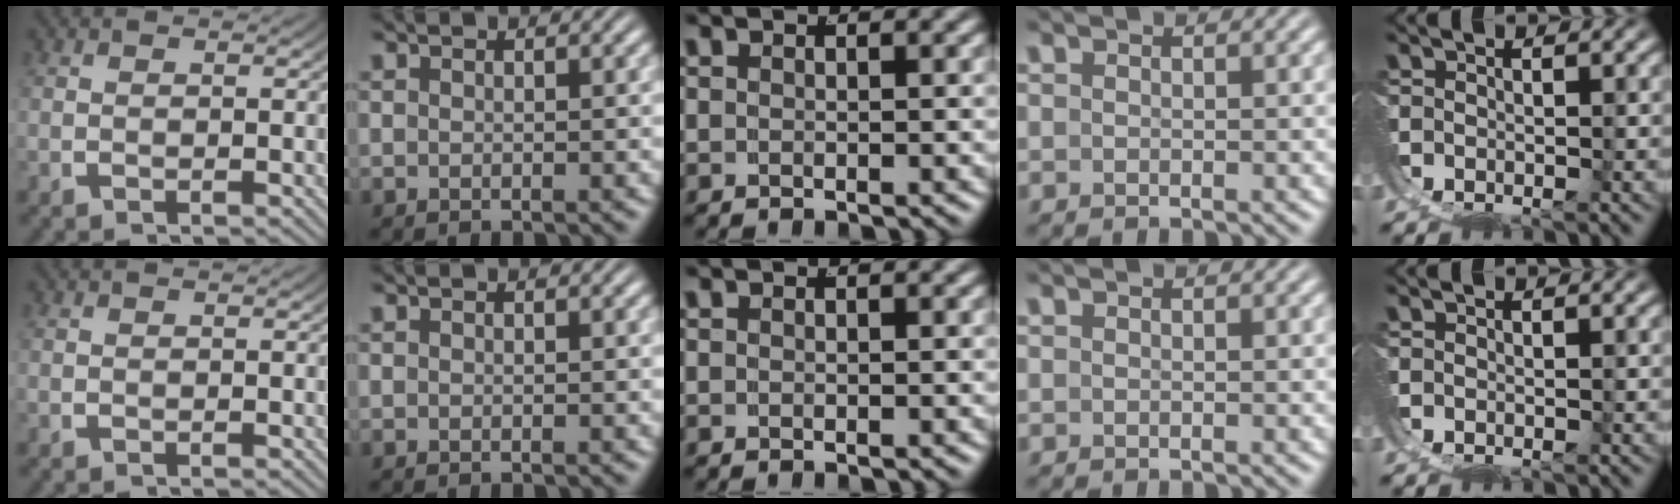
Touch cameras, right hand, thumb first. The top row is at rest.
{}